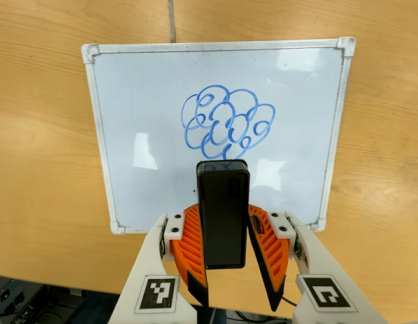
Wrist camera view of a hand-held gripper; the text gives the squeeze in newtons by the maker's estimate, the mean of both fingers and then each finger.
{"total": 5.6, "left": 5.6, "right": 5.6}